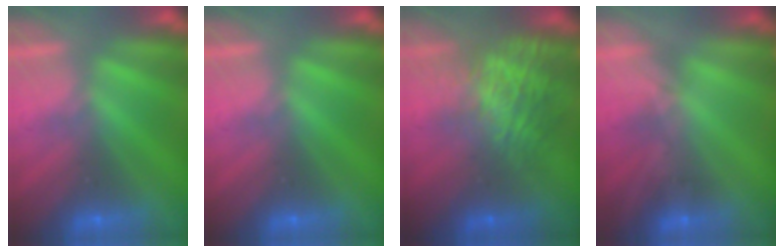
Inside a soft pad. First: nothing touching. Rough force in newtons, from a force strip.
{"total": 0.0}
{"total": 7.3}
{"total": 1.6}